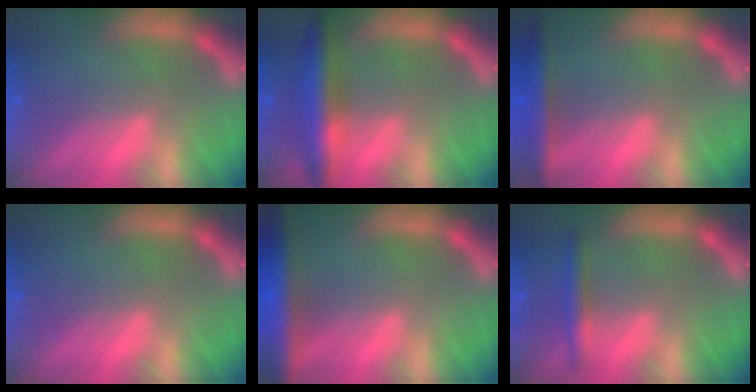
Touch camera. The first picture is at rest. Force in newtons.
{"total": 6.0}
{"total": 4.5}
{"total": 0.0}
{"total": 9.0}
{"total": 2.4}